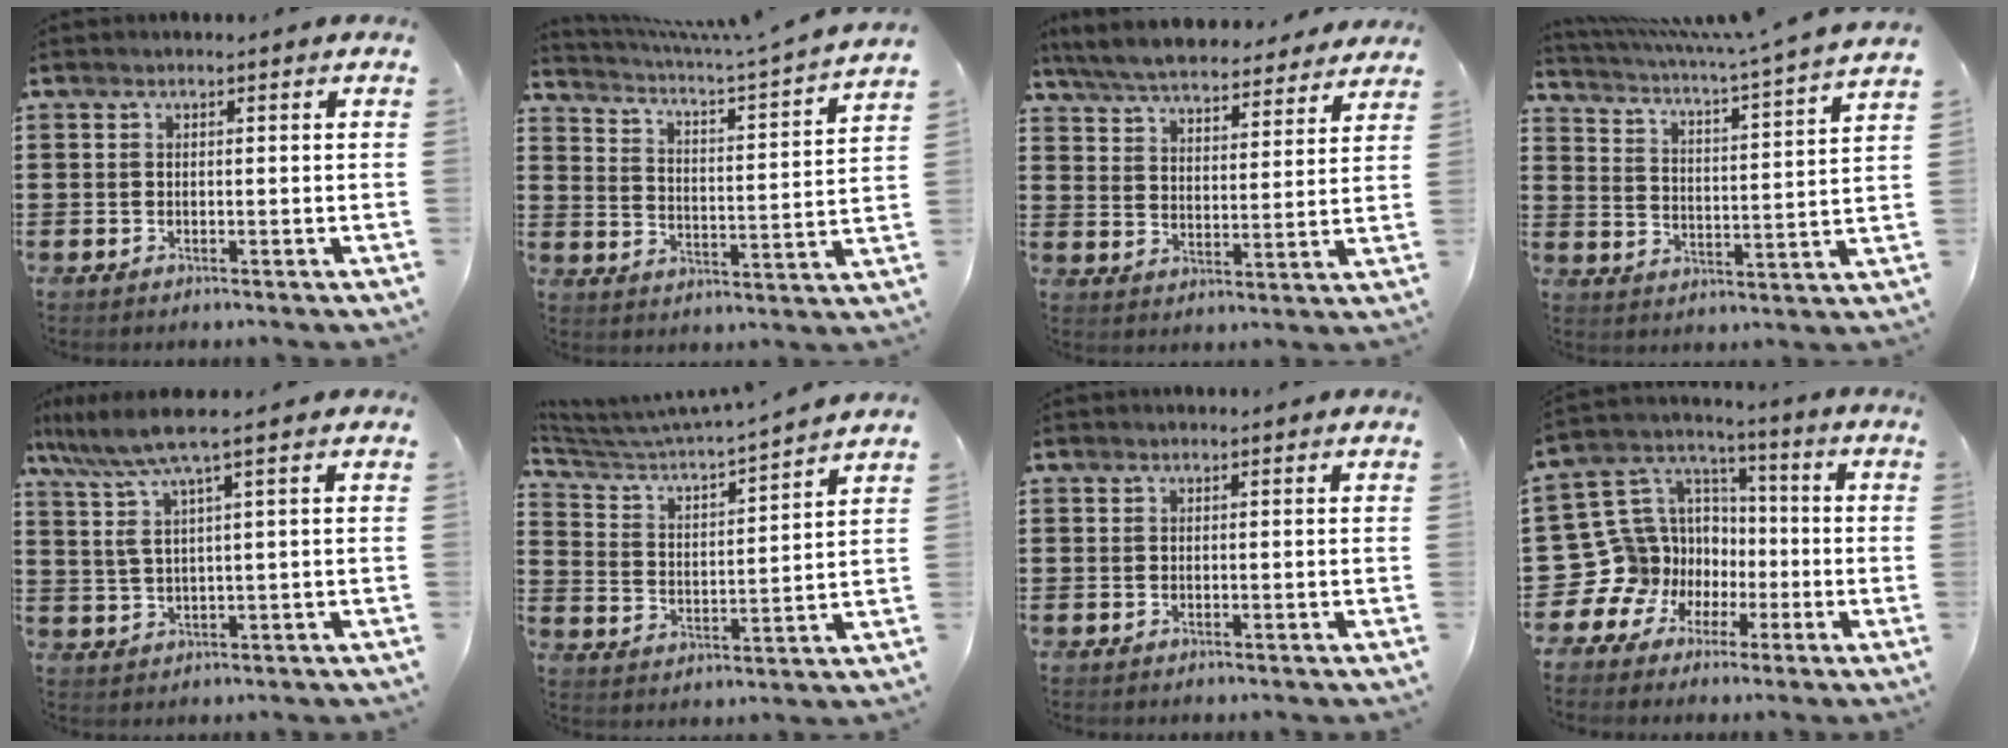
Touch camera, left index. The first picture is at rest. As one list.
[{"total": 3.9, "force": [3.3, -0.4, 2.0], "torque": [-0.057, -0.039, 0.044]}, {"total": 6.4, "force": [6.2, 0.4, 1.5], "torque": [-0.058, -0.037, 0.109]}, {"total": 4.7, "force": [4.2, -0.8, 2.0], "torque": [-0.061, -0.041, 0.060]}, {"total": 6.5, "force": [3.3, 0.0, 5.5], "torque": [-0.132, -0.017, 0.050]}, {"total": 3.6, "force": [3.4, 0.0, 1.1], "torque": [-0.048, -0.034, 0.047]}, {"total": 0.0}, {"total": 13.2, "force": [-3.3, 12.6, 2.4], "torque": [-0.124, -0.008, -0.033]}]